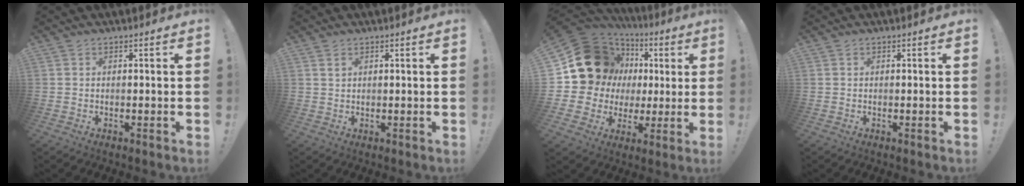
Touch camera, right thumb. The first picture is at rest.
{"total": 1.4, "force": [0.8, 0.9, 0.7], "torque": [0.001, -0.006, 0.012]}
{"total": 18.9, "force": [6.9, 15.2, 8.9], "torque": [-0.122, -0.039, 0.158]}
{"total": 0.0}